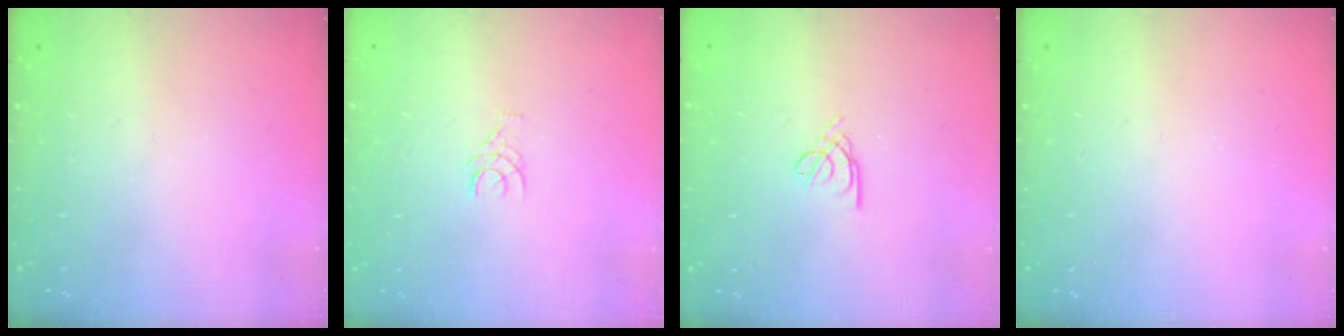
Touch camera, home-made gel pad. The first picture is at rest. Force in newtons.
{"total": 3.9, "press": 3.9, "slide": 0.4}
{"total": 2.2, "press": 2.1, "slide": 0.5}
{"total": 0.0}